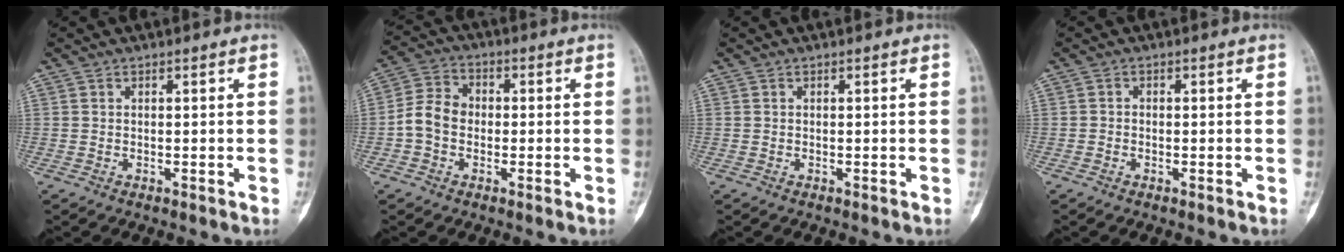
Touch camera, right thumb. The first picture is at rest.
{"total": 6.8, "force": [-1.1, 5.4, 4.0], "torque": [-0.064, 0.025, -0.034]}
{"total": 0.0}
{"total": 0.5, "force": [-0.3, 0.4, 0.1], "torque": [0.004, 0.003, -0.012]}